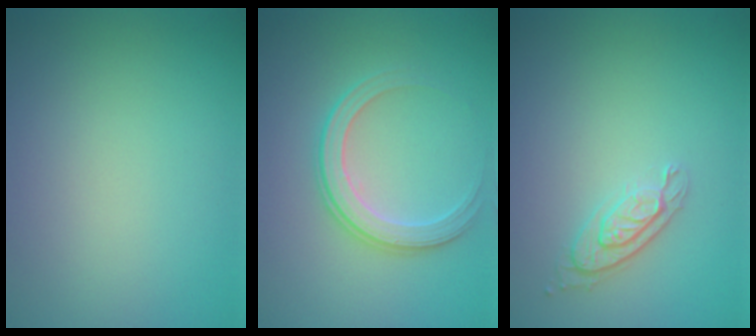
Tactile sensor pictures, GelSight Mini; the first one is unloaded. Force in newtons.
{"total": 3.0, "press": 2.8, "slide": 0.9}
{"total": 2.1, "press": 1.8, "slide": 1.1}